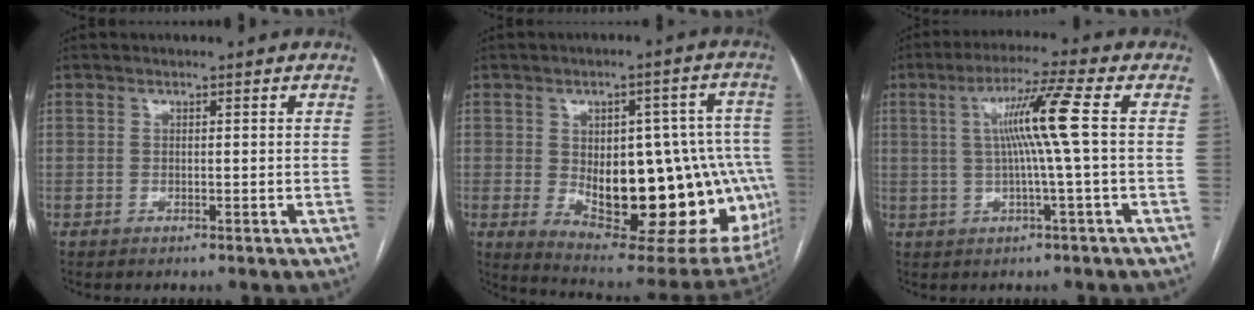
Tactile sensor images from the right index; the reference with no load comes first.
{"total": 26.2, "force": [-3.5, 11.3, 23.3], "torque": [-0.251, 0.012, -0.017]}
{"total": 8.6, "force": [1.0, -1.6, 8.4], "torque": [-0.151, 0.010, 0.023]}